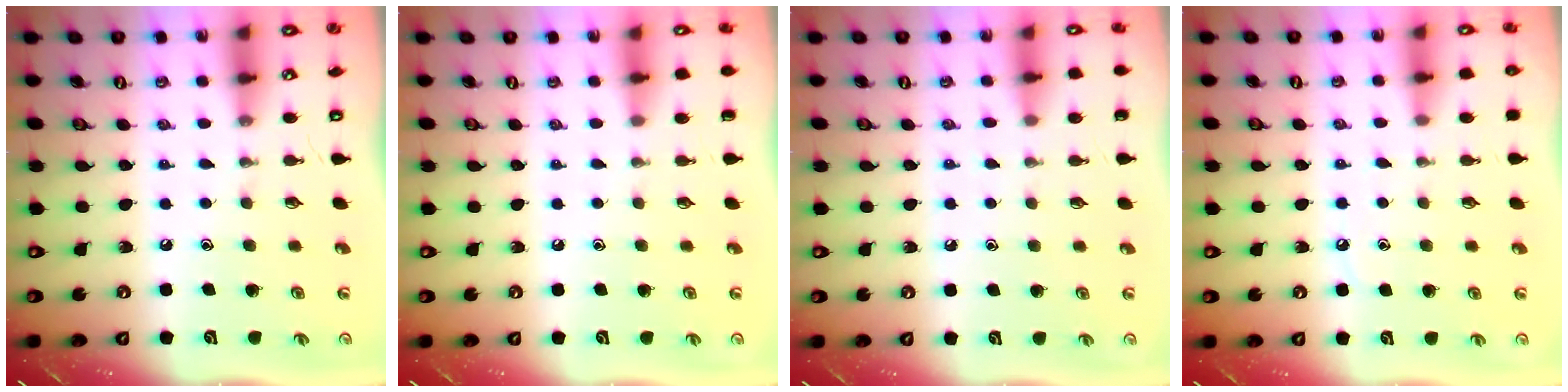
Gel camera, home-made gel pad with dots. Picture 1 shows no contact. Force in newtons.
{"total": 0.0}
{"total": 3.0, "press": 3.0, "slide": 0.4}
{"total": 5.3, "press": 5.2, "slide": 0.7}